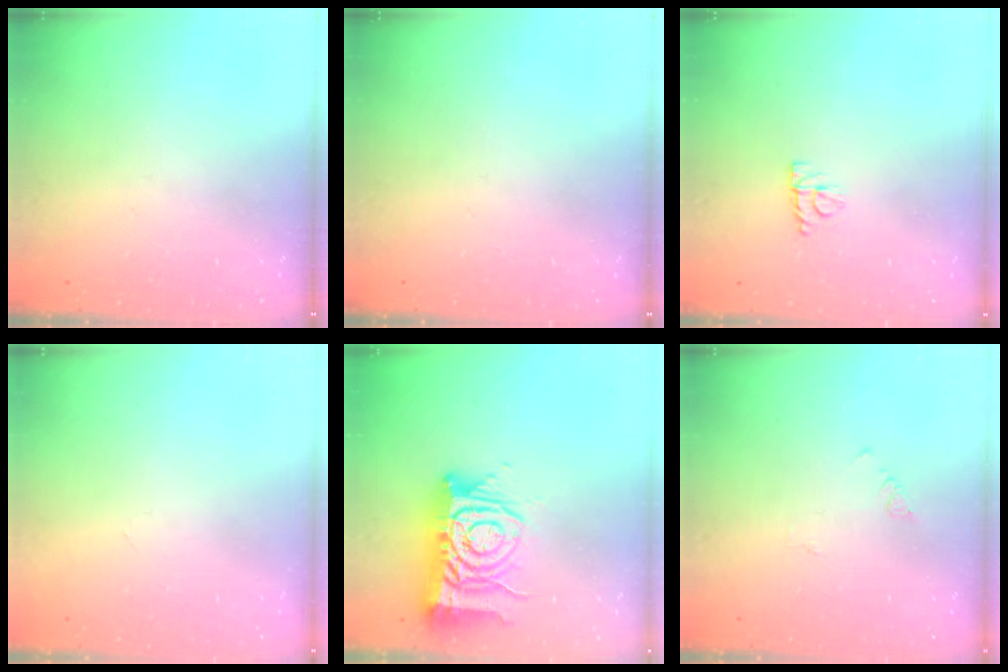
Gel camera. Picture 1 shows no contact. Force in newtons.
{"total": 0.0}
{"total": 5.8, "press": 5.8, "slide": 0.4}
{"total": 0.0}
{"total": 17.8, "press": 17.7, "slide": 2.0}
{"total": 1.8, "press": 1.7, "slide": 0.4}